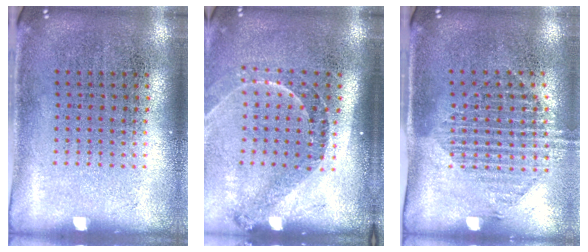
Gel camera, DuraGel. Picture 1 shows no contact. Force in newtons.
{"total": 1.4, "press": 1.3, "slide": 0.7}
{"total": 1.6, "press": 1.3, "slide": 0.9}